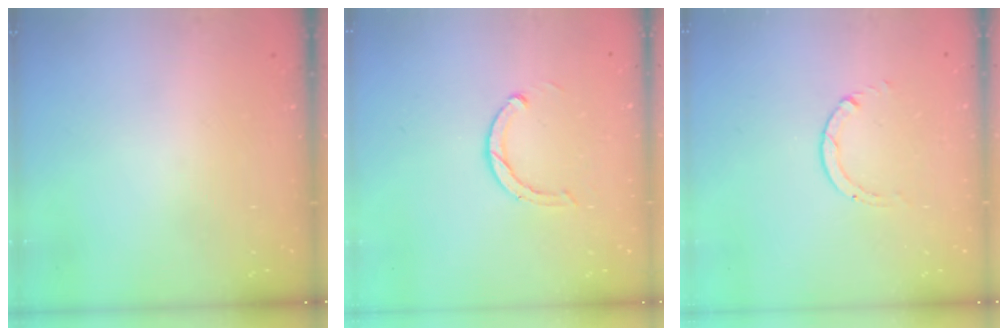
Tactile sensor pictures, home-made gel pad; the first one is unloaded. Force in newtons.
{"total": 2.9, "press": 2.9, "slide": 0.4}
{"total": 0.9, "press": 0.9, "slide": 0.1}